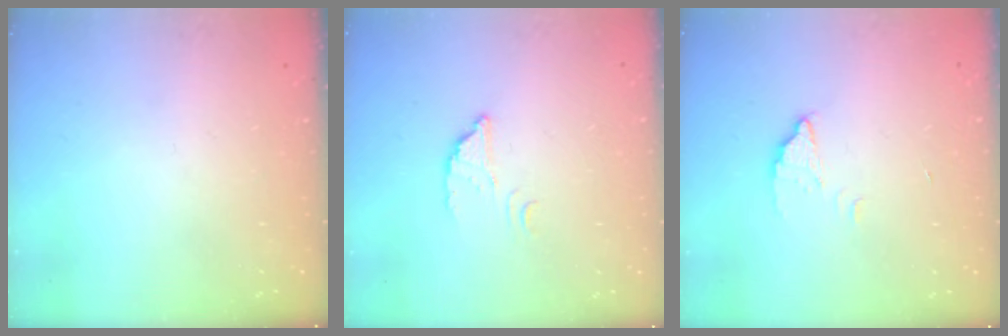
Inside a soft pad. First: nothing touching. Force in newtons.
{"total": 2.5, "press": 2.5, "slide": 0.1}
{"total": 2.6, "press": 2.6, "slide": 0.2}